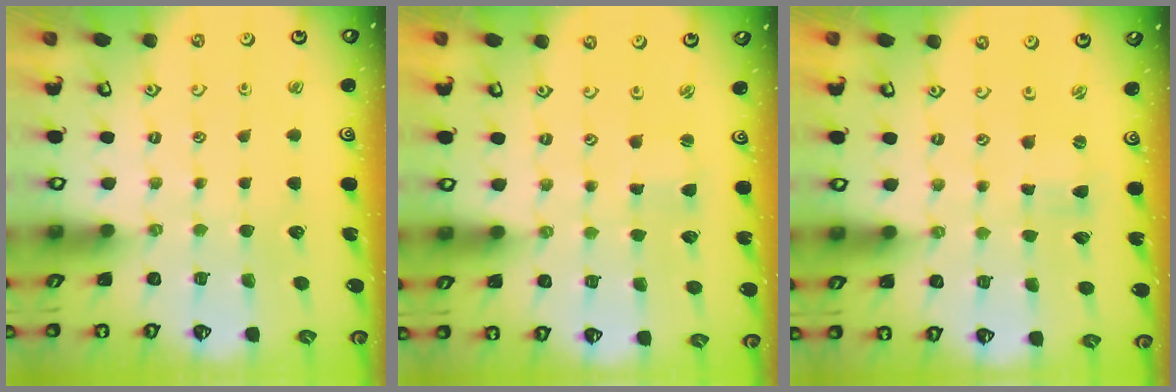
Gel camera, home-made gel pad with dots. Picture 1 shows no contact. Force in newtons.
{"total": 0.8, "press": 0.8, "slide": 0.0}
{"total": 0.0}